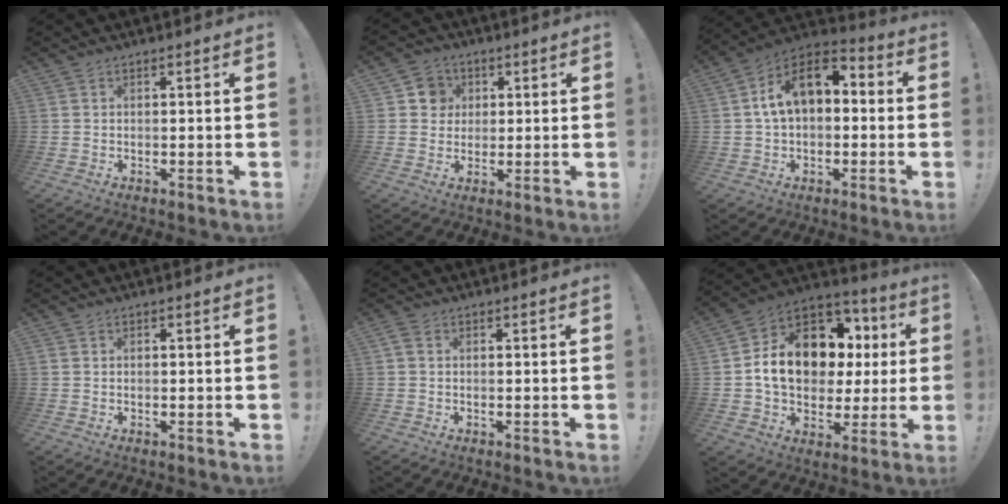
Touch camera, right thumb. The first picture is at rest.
{"total": 6.7, "force": [1.7, 6.4, 1.1], "torque": [-0.017, -0.006, 0.034]}
{"total": 13.4, "force": [3.2, 8.2, 10.1], "torque": [-0.159, 0.010, 0.059]}
{"total": 0.5, "force": [0.0, 0.5, 0.1], "torque": [-0.006, 0.004, 0.000]}
{"total": 1.5, "force": [0.4, 1.0, 1.0], "torque": [-0.016, 0.002, 0.006]}
{"total": 17.0, "force": [3.5, 12.5, 10.9], "torque": [-0.162, -0.006, 0.081]}